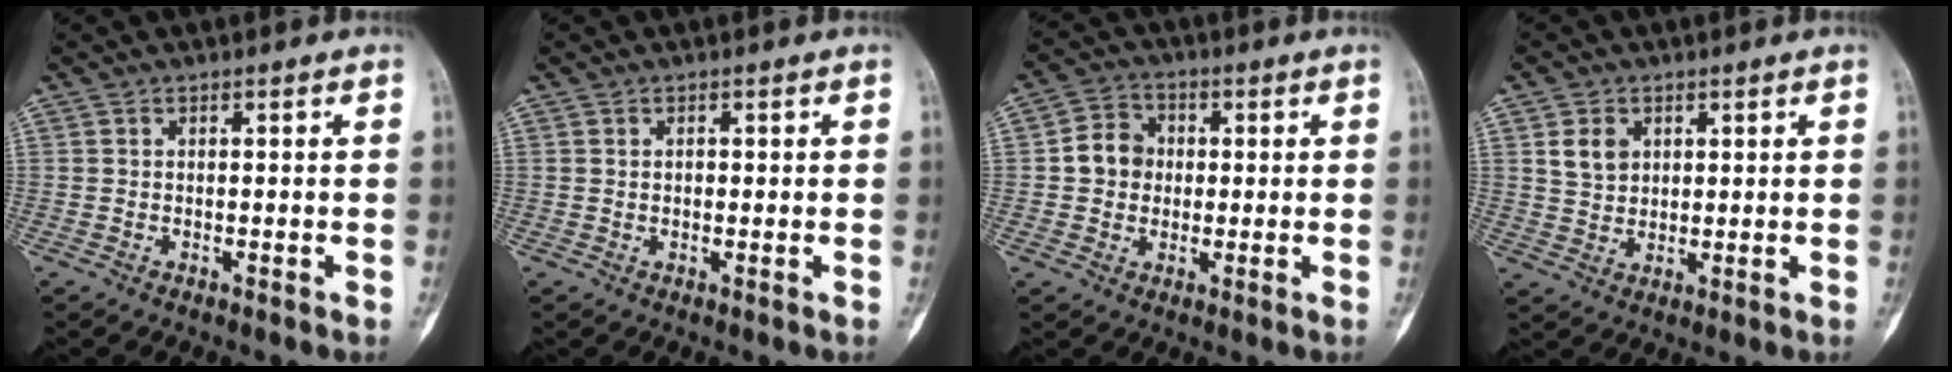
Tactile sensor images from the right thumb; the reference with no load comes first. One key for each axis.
{"total": 0.9, "fx": 0.1, "fy": 0.7, "fz": 0.6, "tx": -0.003, "ty": 0.006, "tz": 0.001}
{"total": 6.4, "fx": 0.2, "fy": 5.7, "fz": 2.8, "tx": -0.021, "ty": 0.017, "tz": -0.006}
{"total": 4.6, "fx": 1.8, "fy": 3.6, "fz": 2.3, "tx": -0.018, "ty": -0.006, "tz": 0.035}